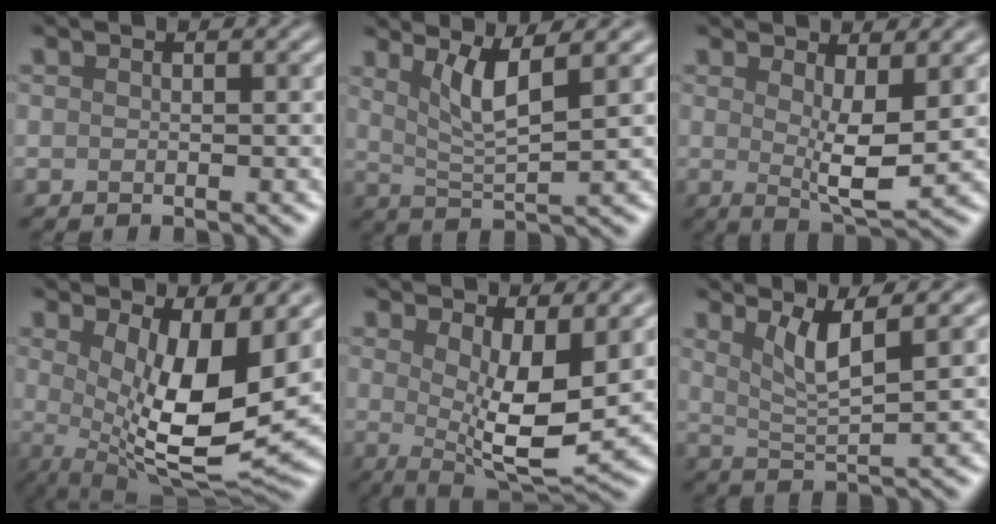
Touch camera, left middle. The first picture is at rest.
{"total": 4.2, "force": [2.0, 0.8, 3.6], "torque": [-0.066, -0.003, 0.041]}
{"total": 4.2, "force": [1.0, 1.1, 3.9], "torque": [-0.066, -0.016, 0.020]}
{"total": 10.7, "force": [1.7, 3.8, 9.9], "torque": [-0.162, -0.029, 0.034]}
{"total": 7.4, "force": [1.4, 2.6, 6.7], "torque": [-0.112, -0.015, 0.029]}
{"total": 3.8, "force": [2.0, 0.7, 3.2], "torque": [-0.056, -0.002, 0.040]}